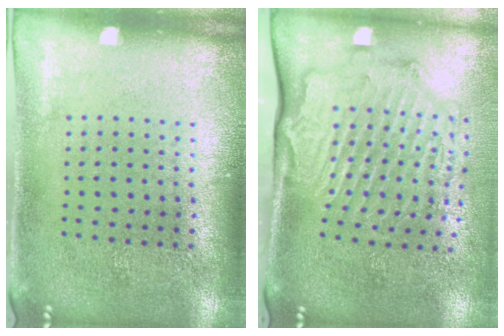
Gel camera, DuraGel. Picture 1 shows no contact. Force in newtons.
{"total": 2.1, "press": 2.1, "slide": 0.5}